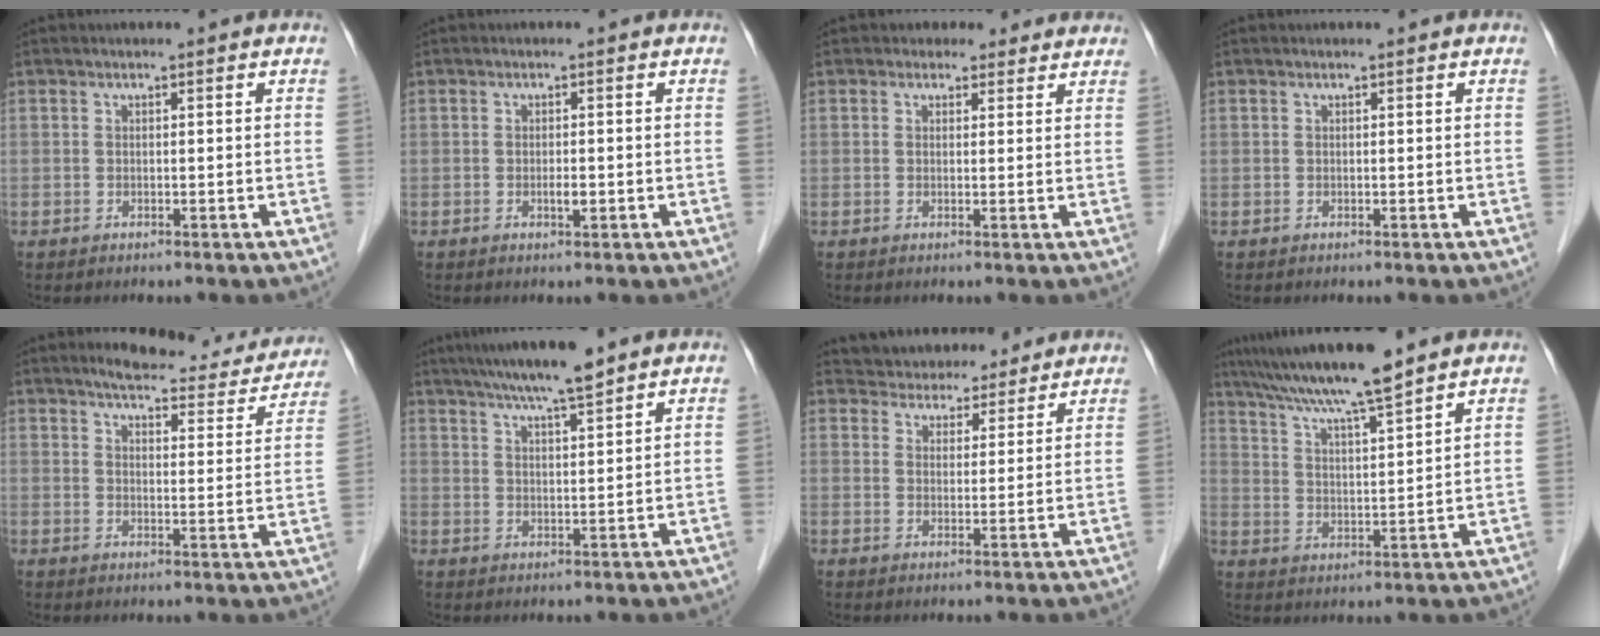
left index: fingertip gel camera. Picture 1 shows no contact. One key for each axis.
{"total": 1.2, "fx": -0.5, "fy": 0.4, "fz": 1.1, "tx": -0.020, "ty": -0.004, "tz": -0.007}
{"total": 3.5, "fx": 2.8, "fy": 2.1, "fz": 0.0, "tx": 0.010, "ty": 0.005, "tz": 0.026}
{"total": 0.0}
{"total": 15.6, "fx": 14.1, "fy": 3.8, "fz": 5.5, "tx": -0.047, "ty": -0.014, "tz": 0.160}
{"total": 8.2, "fx": 6.8, "fy": 0.0, "fz": 4.6, "tx": -0.074, "ty": 0.014, "tz": 0.111}
{"total": 8.9, "fx": 8.2, "fy": 3.1, "fz": 1.1, "tx": -0.004, "ty": 0.017, "tz": 0.108}
{"total": 12.0, "fx": 10.1, "fy": -0.6, "fz": 6.4, "tx": -0.116, "ty": 0.014, "tz": 0.174}